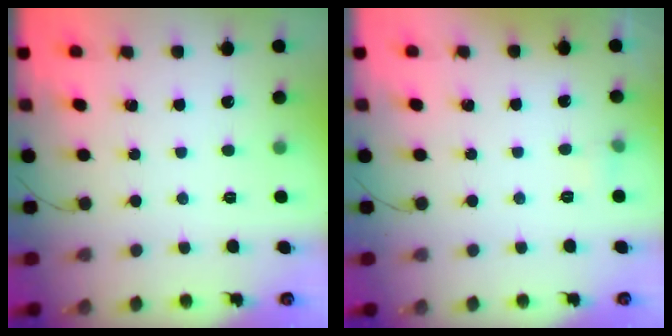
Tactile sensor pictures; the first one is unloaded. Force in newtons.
{"total": 3.1, "press": 2.9, "slide": 1.1}